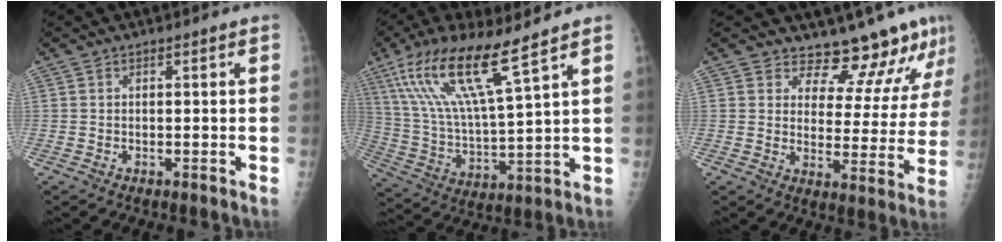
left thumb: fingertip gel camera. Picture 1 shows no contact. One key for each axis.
{"total": 18.1, "fx": 10.2, "fy": 2.5, "fz": 14.7, "tx": -0.301, "ty": -0.035, "tz": 0.200}
{"total": 12.6, "fx": 11.9, "fy": 3.4, "fz": 2.2, "tx": 0.016, "ty": -0.096, "tz": 0.149}